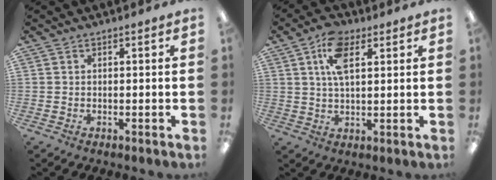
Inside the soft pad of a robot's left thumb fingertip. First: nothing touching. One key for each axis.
{"total": 9.4, "fx": 3.9, "fy": 4.9, "fz": 7.0, "tx": -0.129, "ty": 0.004, "tz": 0.070}